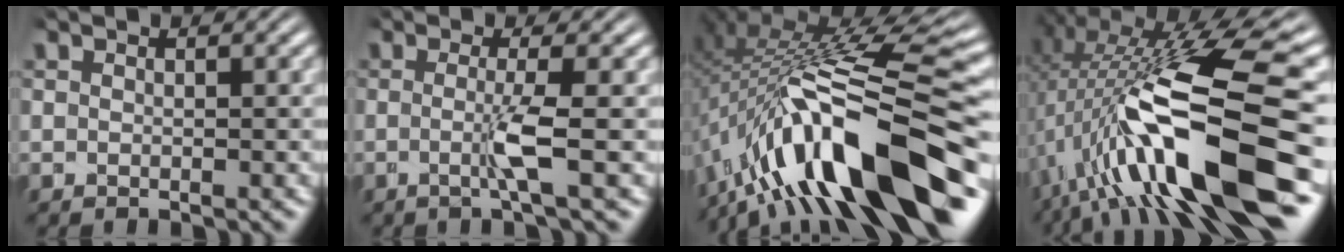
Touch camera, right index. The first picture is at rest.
{"total": 2.5, "force": [0.4, -0.9, 2.3], "torque": [-0.040, 0.000, 0.004]}
{"total": 14.3, "force": [-2.7, 5.6, 12.8], "torque": [-0.221, 0.008, -0.027]}
{"total": 15.2, "force": [-0.4, 4.8, 14.4], "torque": [-0.228, 0.017, 0.004]}